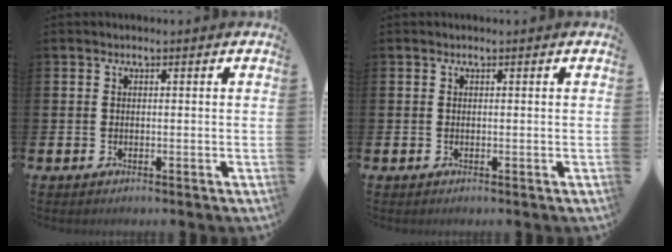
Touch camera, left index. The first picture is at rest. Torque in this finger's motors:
{"motor_torque": [-0.13, 0.20, 0.01, 0.01]}